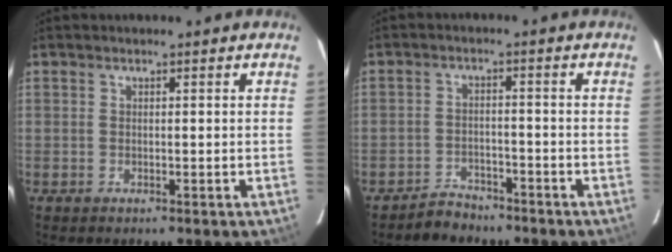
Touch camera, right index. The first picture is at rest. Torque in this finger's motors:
{"motor_torque": [0.16, -0.24, 0.01, -0.06]}